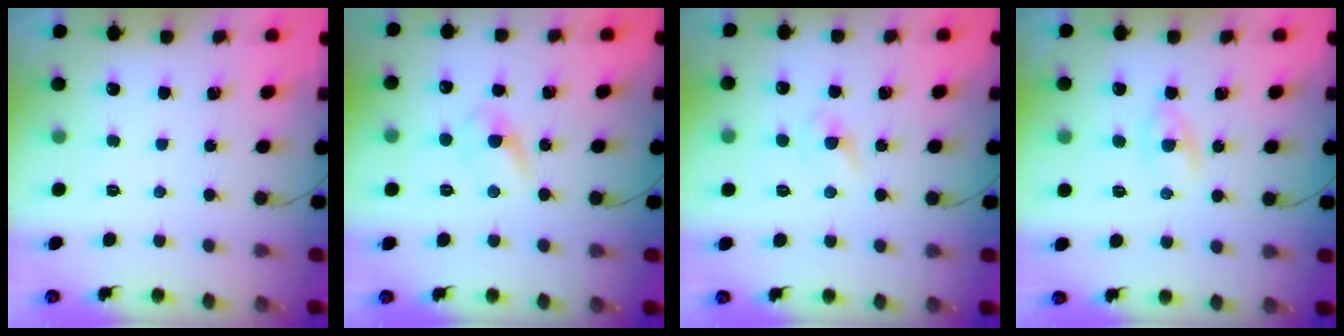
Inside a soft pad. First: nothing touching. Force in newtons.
{"total": 3.3, "press": 3.0, "slide": 1.2}
{"total": 2.2, "press": 2.0, "slide": 0.9}
{"total": 2.4, "press": 2.2, "slide": 0.9}